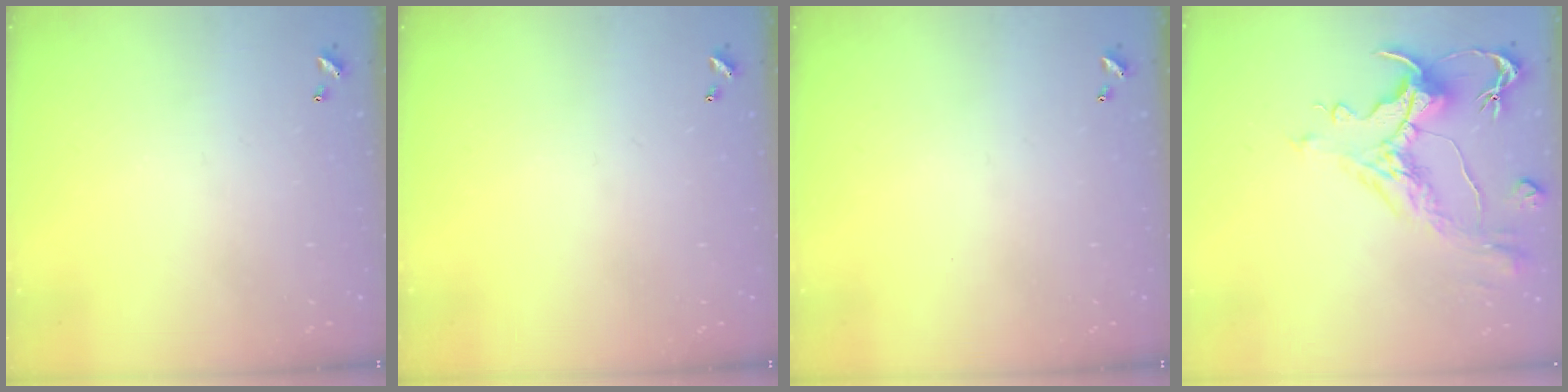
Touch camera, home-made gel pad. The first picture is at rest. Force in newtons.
{"total": 0.0}
{"total": 0.0}
{"total": 2.0, "press": 1.2, "slide": 1.6}